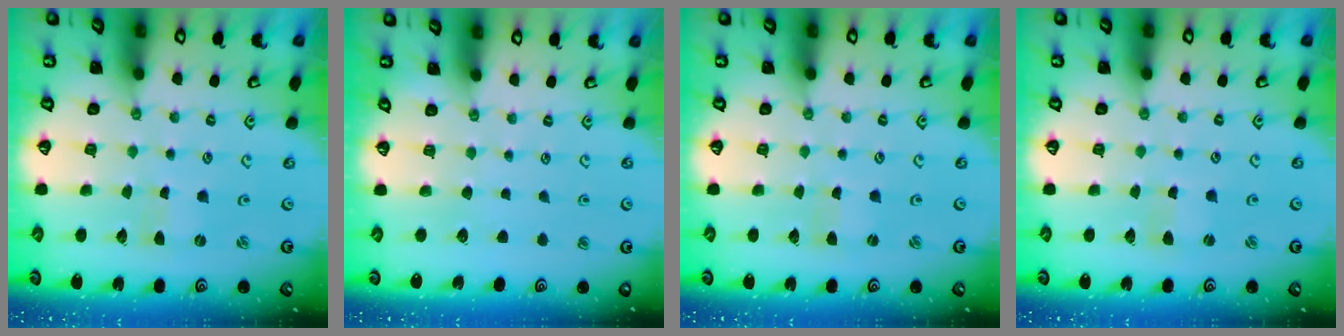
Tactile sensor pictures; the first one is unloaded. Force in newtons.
{"total": 0.0}
{"total": 0.8, "press": 0.8, "slide": 0.0}
{"total": 1.0, "press": 0.9, "slide": 0.2}